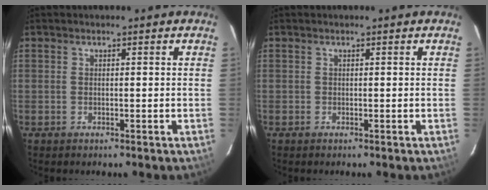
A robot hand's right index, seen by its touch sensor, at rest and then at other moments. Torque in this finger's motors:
{"motor_torque": [-0.01, 0.03, -0.03, 0.01]}